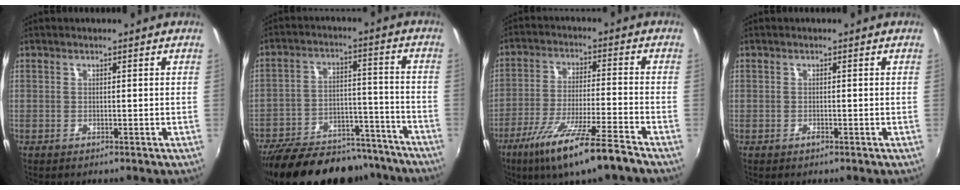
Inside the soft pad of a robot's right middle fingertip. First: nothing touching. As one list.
[{"total": 27.0, "force": [-22.6, 10.0, 10.8], "torque": [-0.215, 0.011, -0.307]}, {"total": 14.1, "force": [-9.8, 0.3, 10.1], "torque": [-0.203, -0.039, -0.170]}, {"total": 0.5, "force": [-0.5, 0.2, 0.2], "torque": [-0.003, -0.002, -0.011]}]